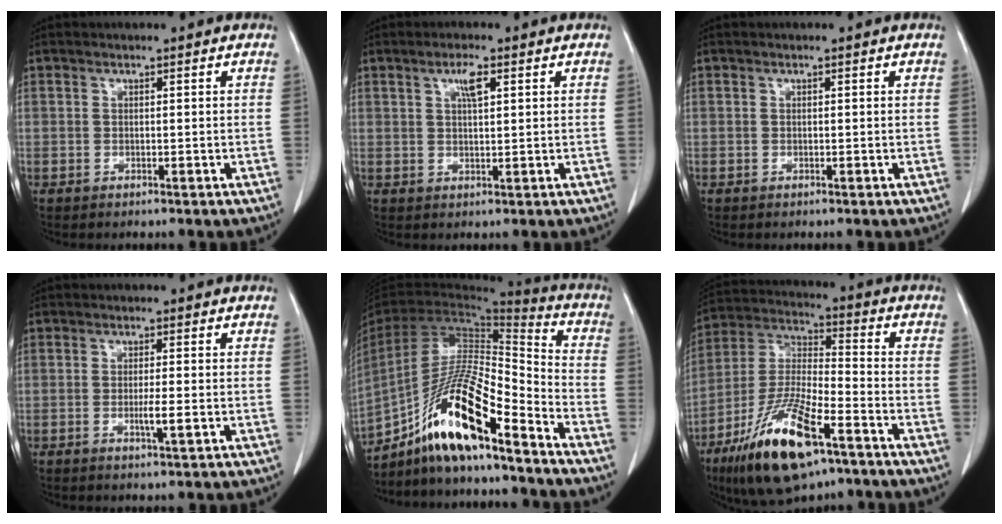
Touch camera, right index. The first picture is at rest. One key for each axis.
{"total": 3.0, "fx": 1.4, "fy": 0.6, "fz": 2.6, "tx": -0.049, "ty": 0.002, "tz": 0.024}
{"total": 0.0}
{"total": 2.8, "fx": -0.7, "fy": 0.0, "fz": 2.7, "tx": -0.049, "ty": -0.005, "tz": -0.011}
{"total": 17.0, "fx": -11.8, "fy": 1.8, "fz": 12.2, "tx": -0.236, "ty": -0.001, "tz": -0.213}
{"total": 17.9, "fx": -10.2, "fy": 4.6, "fz": 13.9, "tx": -0.299, "ty": -0.028, "tz": -0.183}